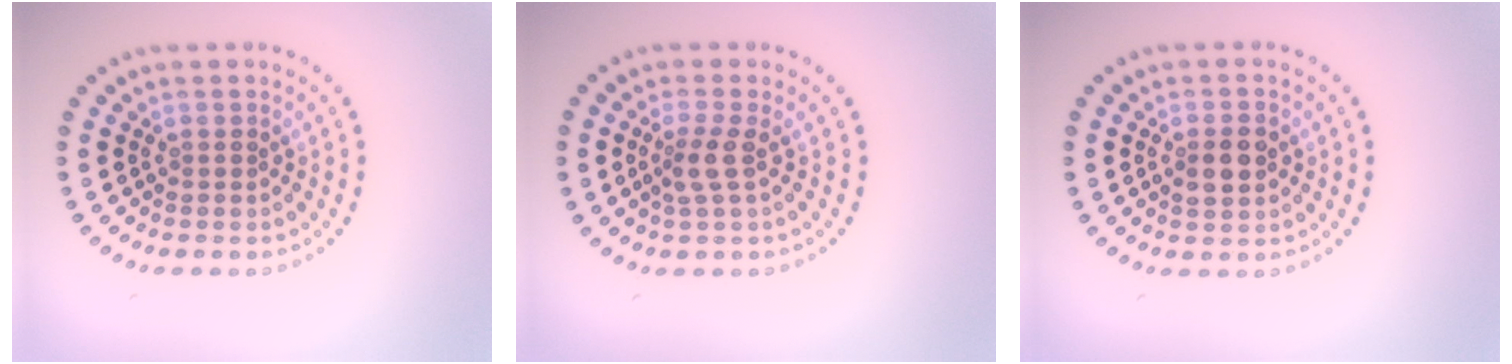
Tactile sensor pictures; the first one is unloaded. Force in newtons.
{"total": 2.0, "press": 1.6, "slide": 1.3}
{"total": 2.4, "press": 2.4, "slide": 0.2}